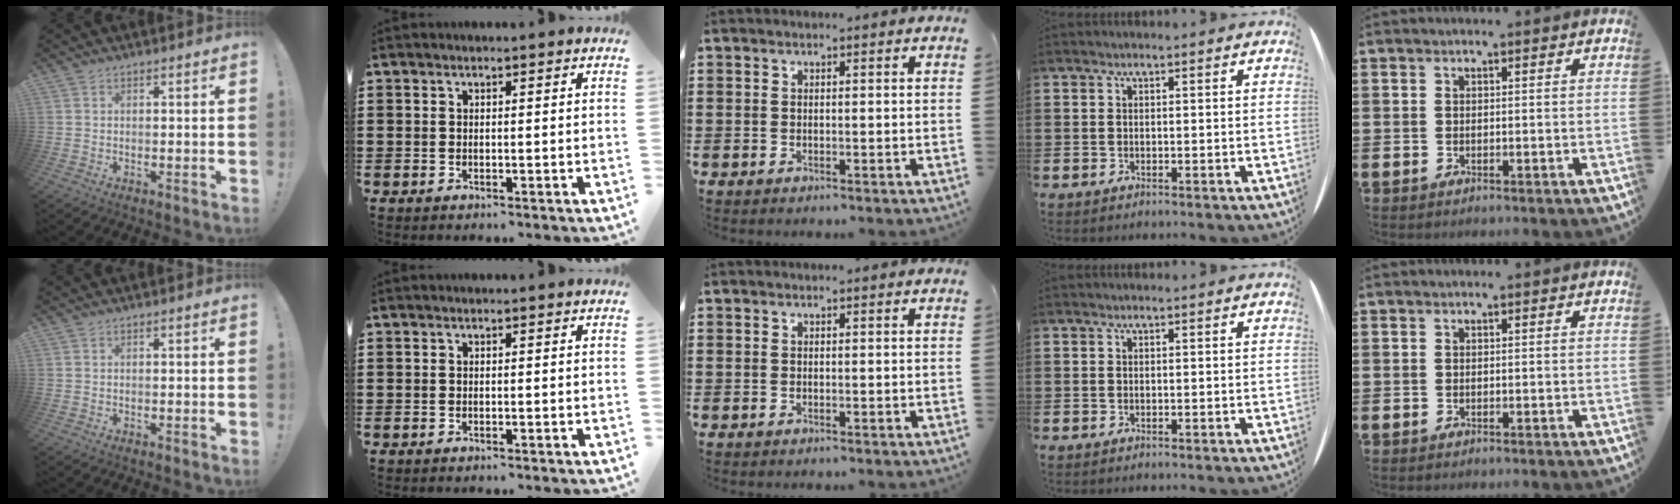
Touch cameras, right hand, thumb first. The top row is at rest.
{}